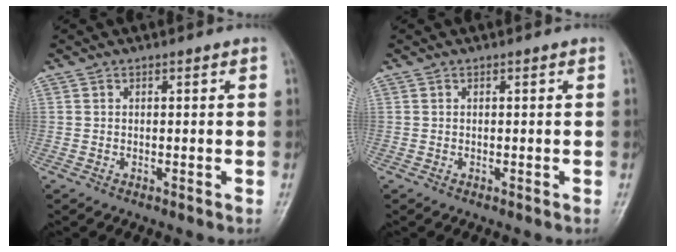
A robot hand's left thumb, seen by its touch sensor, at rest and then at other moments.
{"total": 0.0}